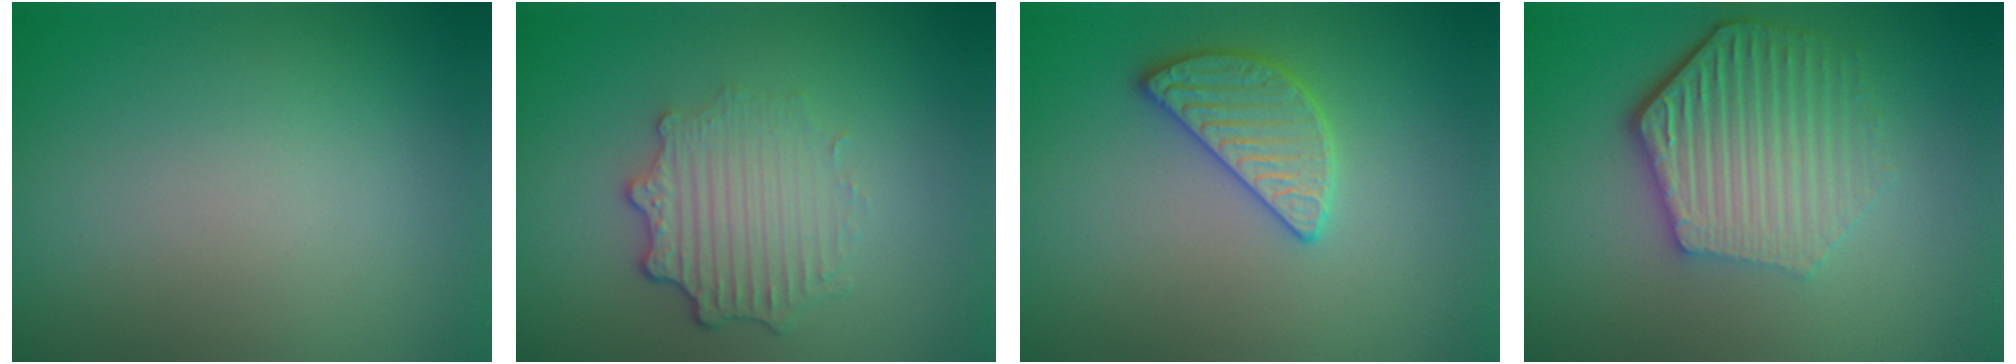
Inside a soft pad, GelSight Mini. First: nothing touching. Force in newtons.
{"total": 3.7, "press": 2.9, "slide": 2.3}
{"total": 2.8, "press": 2.8, "slide": 0.1}
{"total": 6.0, "press": 4.5, "slide": 3.9}